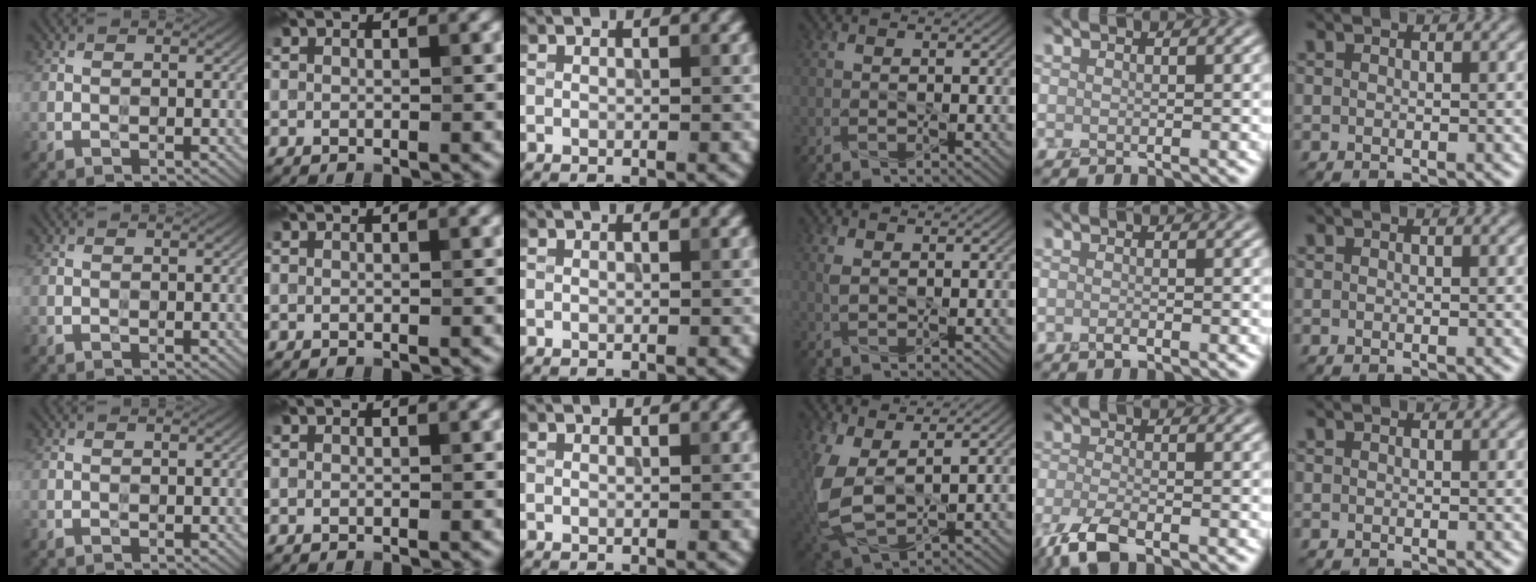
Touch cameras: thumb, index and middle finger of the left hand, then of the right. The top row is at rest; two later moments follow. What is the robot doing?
{"motion": "squeeze", "object": "tweezer"}